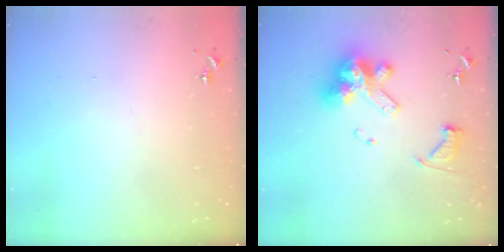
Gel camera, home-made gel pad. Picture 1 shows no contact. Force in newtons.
{"total": 16.1, "press": 16.0, "slide": 2.0}